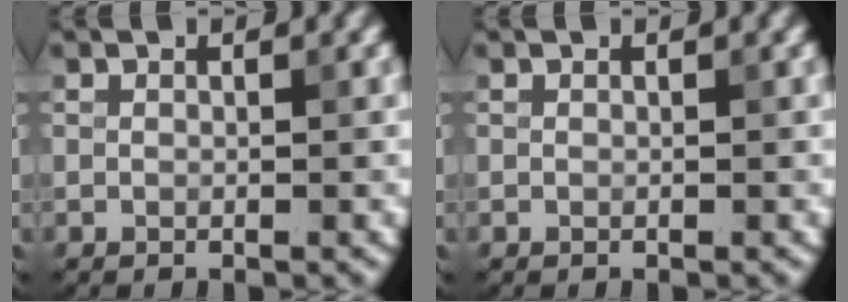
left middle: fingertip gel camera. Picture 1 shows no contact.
{"total": 0.0}